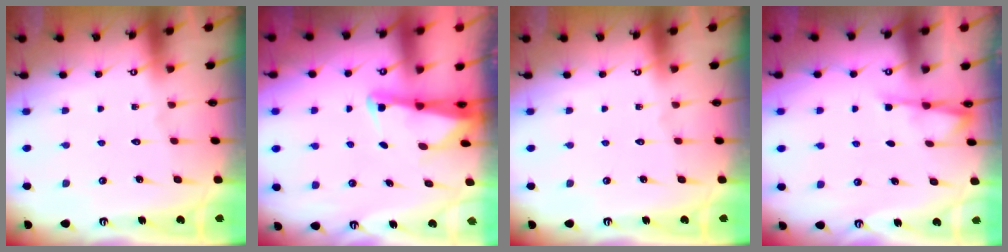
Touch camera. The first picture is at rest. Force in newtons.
{"total": 2.6, "press": 2.6, "slide": 0.3}
{"total": 0.0}
{"total": 2.9, "press": 2.9, "slide": 0.5}